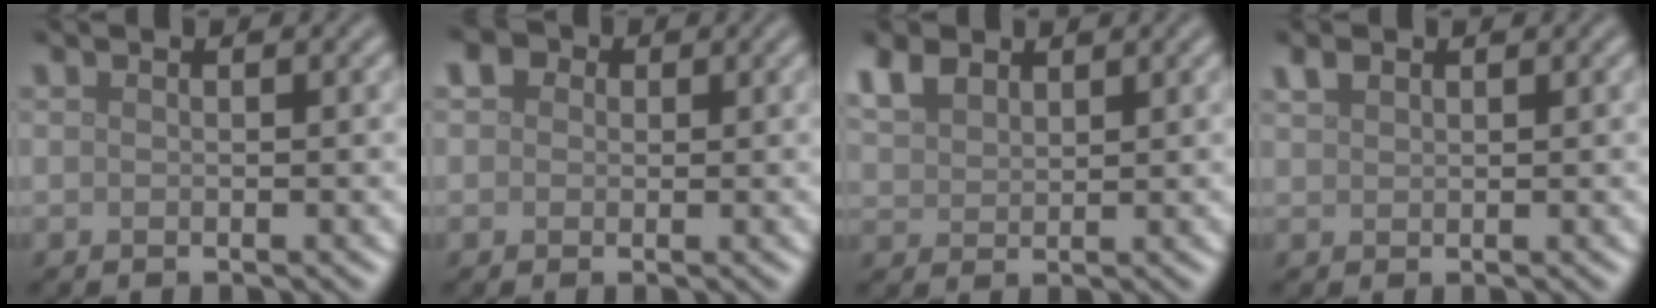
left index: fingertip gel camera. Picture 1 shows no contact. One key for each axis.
{"total": 3.4, "fx": 1.5, "fy": 2.6, "fz": 1.6, "tx": -0.019, "ty": 0.017, "tz": -0.003}
{"total": 3.0, "fx": 2.0, "fy": 1.8, "fz": 1.4, "tx": -0.040, "ty": 0.007, "tz": 0.044}
{"total": 1.3, "fx": 0.9, "fy": 0.7, "fz": 0.5, "tx": -0.011, "ty": 0.005, "tz": 0.019}